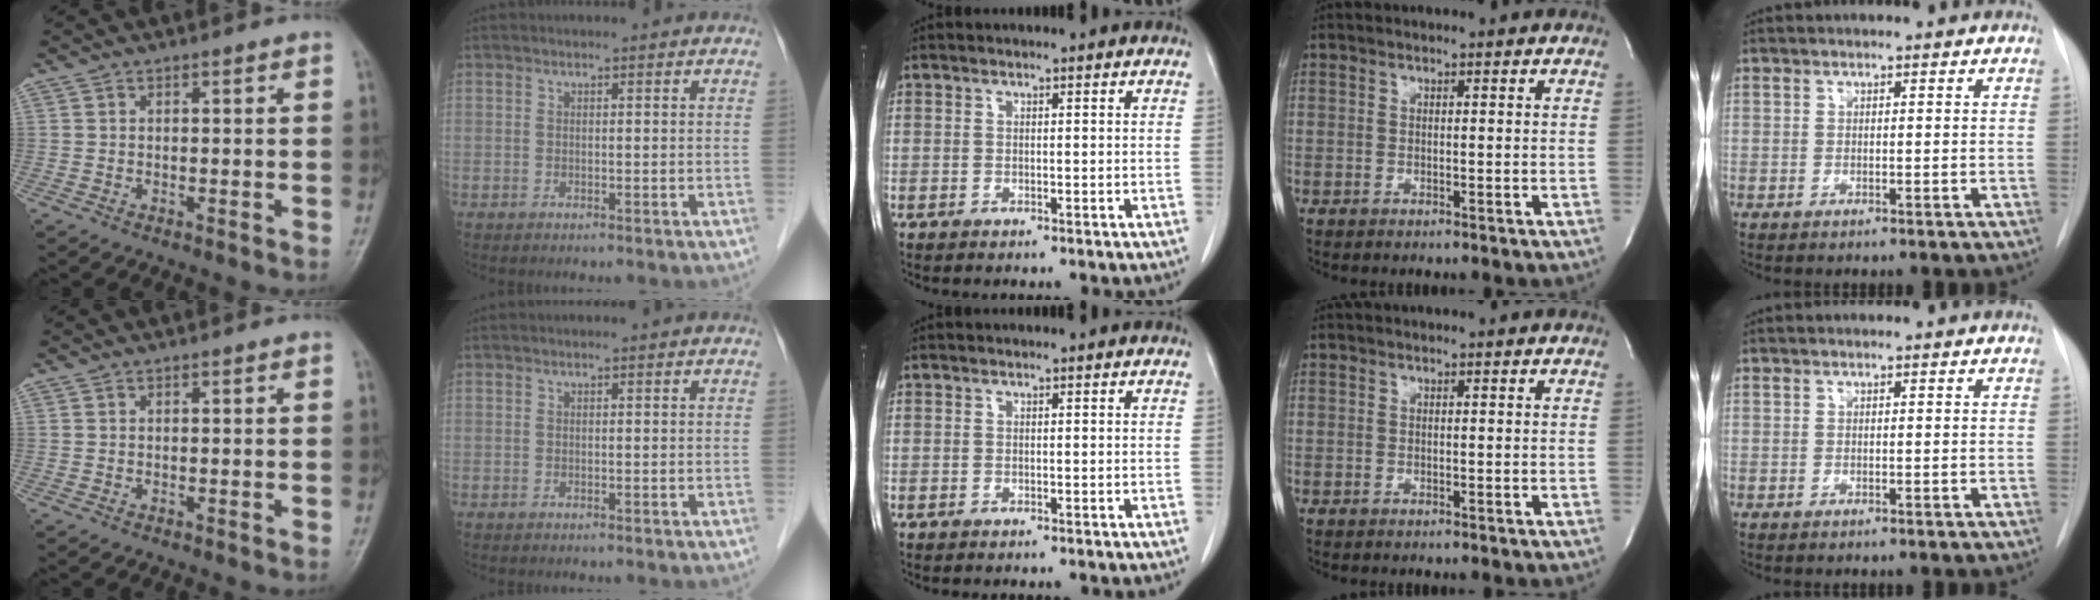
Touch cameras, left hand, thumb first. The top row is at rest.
{}